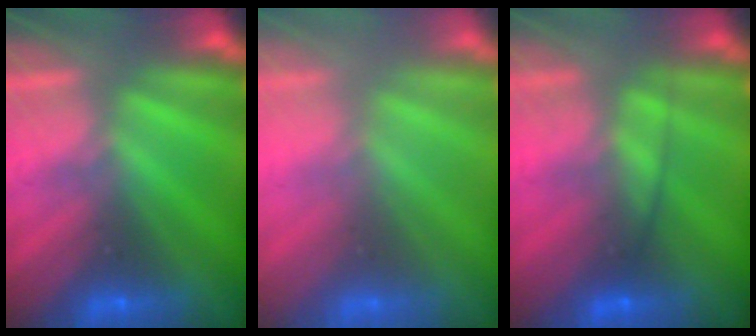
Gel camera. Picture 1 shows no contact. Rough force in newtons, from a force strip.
{"total": 3.0}
{"total": 2.3}